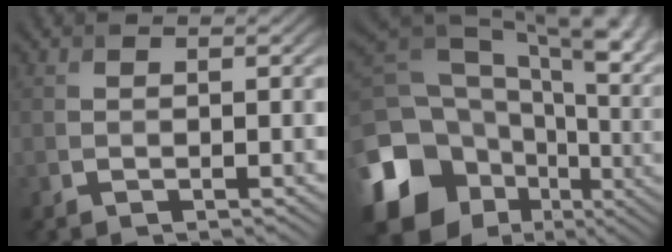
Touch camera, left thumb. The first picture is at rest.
{"total": 20.6, "force": [-1.4, 16.5, 12.2], "torque": [-0.286, -0.036, 0.001]}